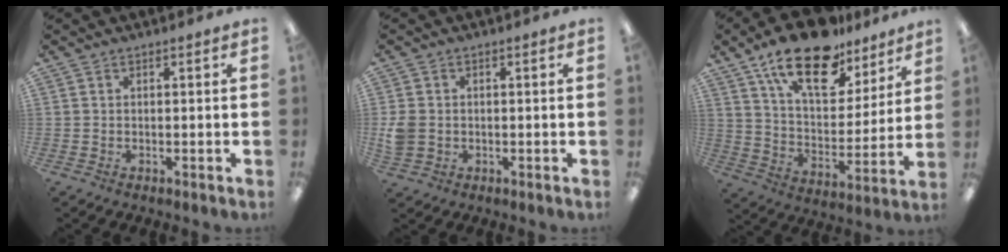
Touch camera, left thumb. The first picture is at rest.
{"total": 4.2, "force": [-0.4, 3.7, 2.0], "torque": [-0.034, 0.003, -0.008]}
{"total": 20.1, "force": [13.7, 9.2, 11.5], "torque": [-0.196, -0.075, 0.238]}